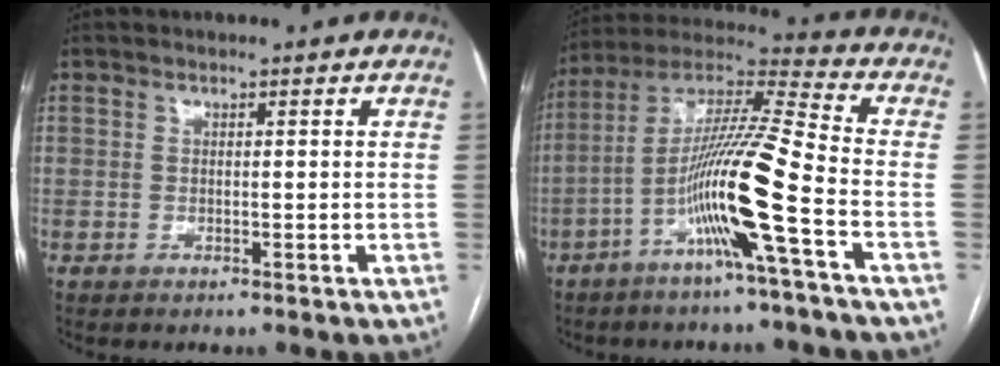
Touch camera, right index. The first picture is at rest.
{"total": 15.0, "force": [-5.5, -1.1, 14.0], "torque": [-0.266, 0.003, -0.110]}